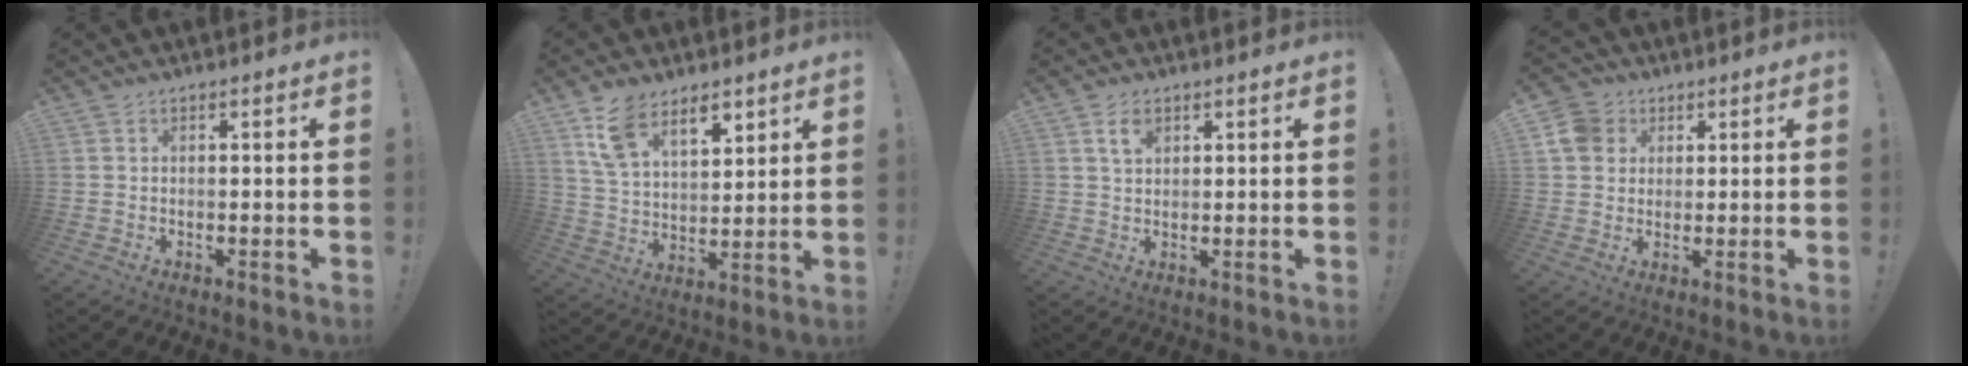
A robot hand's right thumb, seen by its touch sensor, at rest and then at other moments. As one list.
[{"total": 11.8, "force": [8.4, 5.9, 5.8], "torque": [-0.099, -0.046, 0.158]}, {"total": 4.4, "force": [2.2, 2.6, 2.7], "torque": [-0.036, -0.005, 0.037]}, {"total": 7.7, "force": [2.9, 6.7, 2.4], "torque": [-0.041, -0.009, 0.058]}]